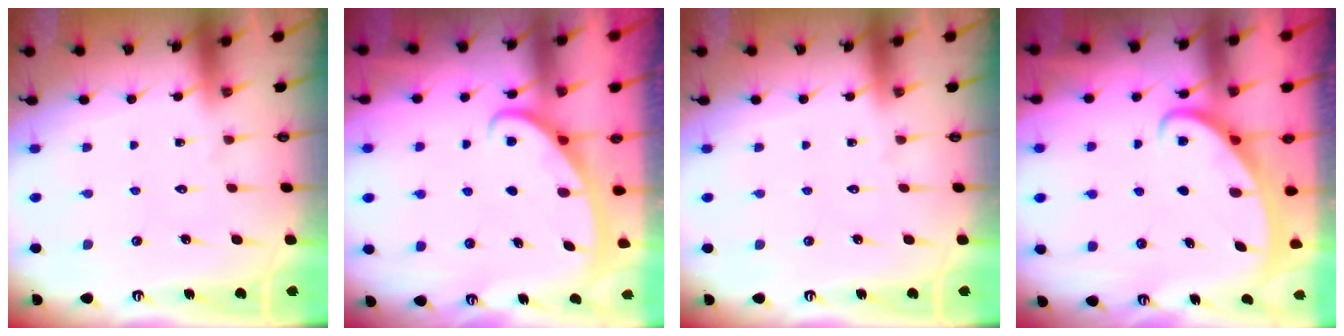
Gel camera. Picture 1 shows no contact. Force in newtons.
{"total": 2.8, "press": 2.8, "slide": 0.4}
{"total": 0.0}
{"total": 2.6, "press": 2.6, "slide": 0.3}